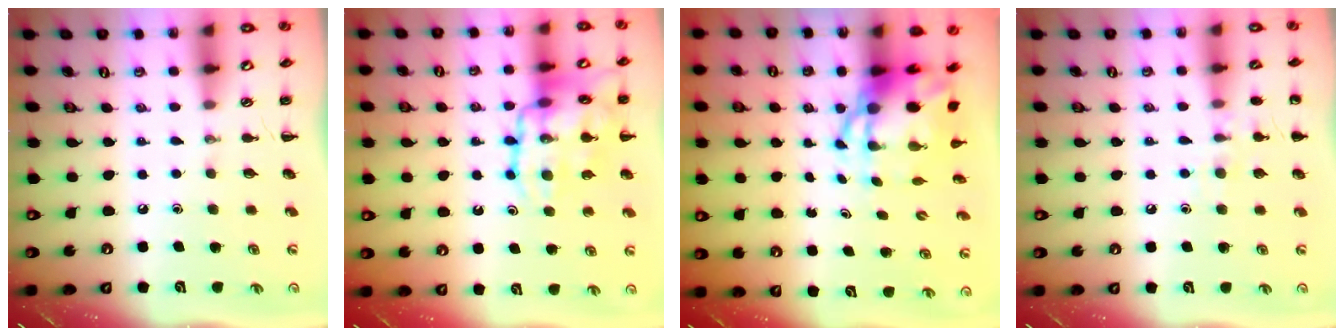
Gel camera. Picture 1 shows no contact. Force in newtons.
{"total": 18.2, "press": 18.1, "slide": 2.1}
{"total": 6.9, "press": 6.6, "slide": 1.7}
{"total": 7.9, "press": 7.7, "slide": 1.6}